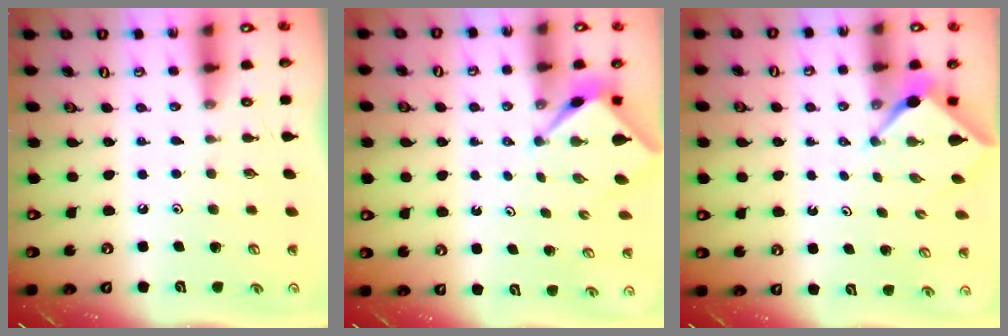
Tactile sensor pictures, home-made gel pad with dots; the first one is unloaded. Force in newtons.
{"total": 2.5, "press": 2.4, "slide": 0.3}
{"total": 2.3, "press": 2.3, "slide": 0.2}